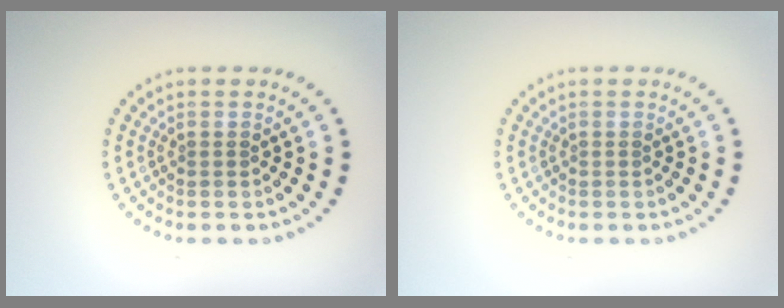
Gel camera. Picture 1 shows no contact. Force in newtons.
{"total": 0.0}